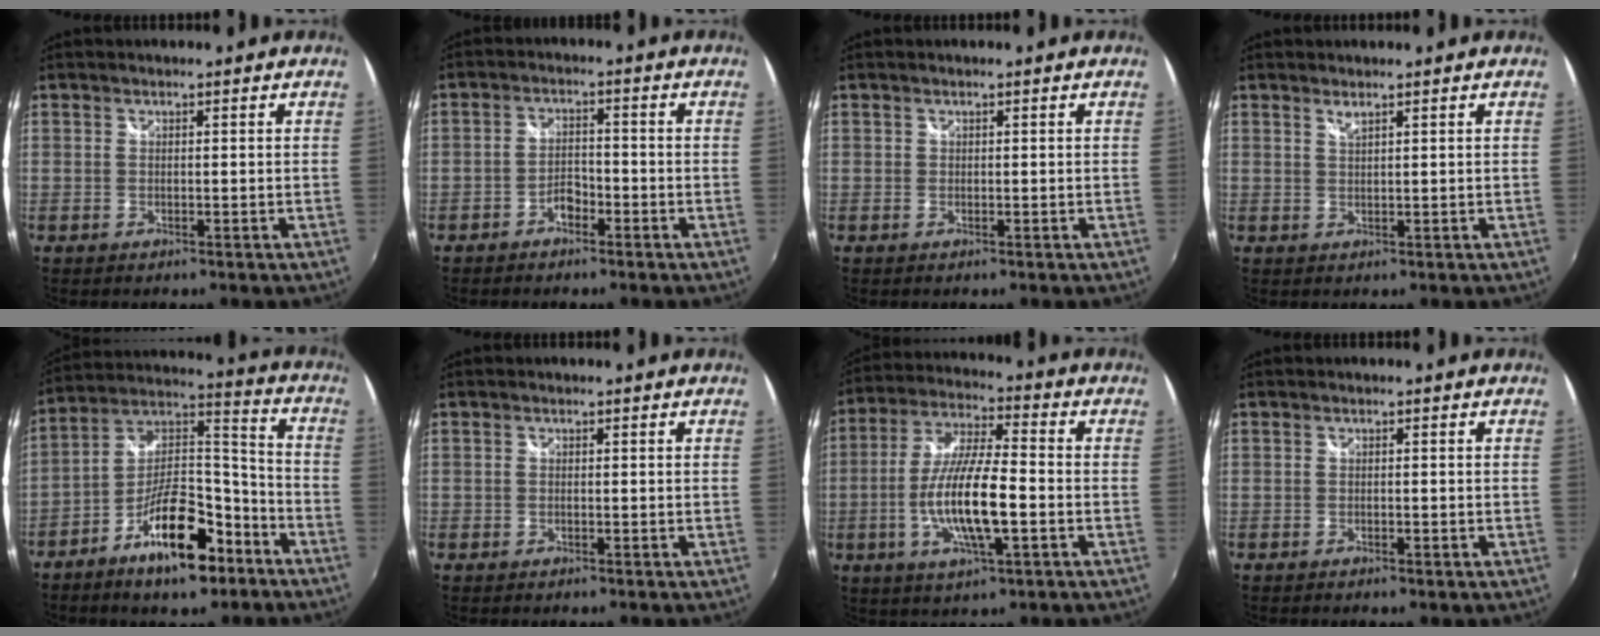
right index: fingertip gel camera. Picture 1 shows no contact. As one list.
[{"total": 3.1, "force": [-2.2, 1.7, 1.4], "torque": [-0.030, 0.006, -0.035]}, {"total": 0.0}, {"total": 1.1, "force": [0.9, 0.0, 0.7], "torque": [-0.012, 0.001, 0.015]}, {"total": 16.4, "force": [-9.3, 6.6, 11.8], "torque": [-0.200, 0.030, -0.145]}, {"total": 0.5, "force": [-0.2, 0.5, 0.0], "torque": [0.001, -0.002, -0.005]}, {"total": 14.1, "force": [-3.5, 3.2, 13.2], "torque": [-0.266, -0.006, -0.065]}, {"total": 1.0, "force": [-0.6, 0.4, 0.7], "torque": [-0.013, 0.000, -0.007]}]